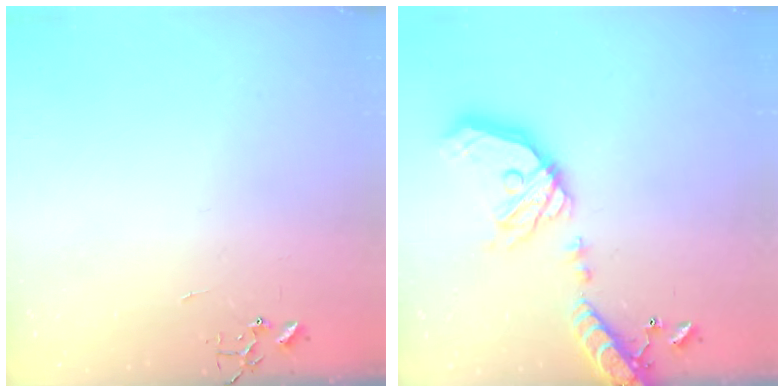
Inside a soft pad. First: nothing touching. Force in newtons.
{"total": 21.8, "press": 21.5, "slide": 3.7}